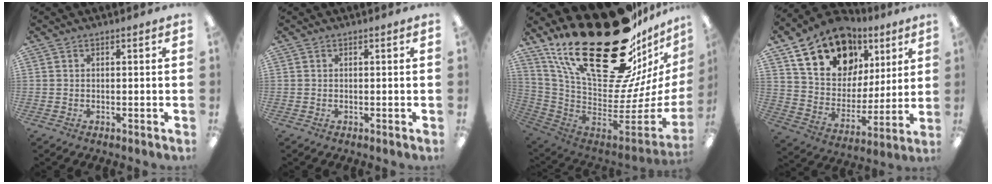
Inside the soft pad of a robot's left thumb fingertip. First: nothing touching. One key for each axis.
{"total": 0.0}
{"total": 40.6, "fx": 23.7, "fy": 18.1, "fz": 27.5, "tx": -0.411, "ty": -0.181, "tz": 0.466}
{"total": 20.0, "fx": 11.5, "fy": 13.7, "fz": 8.9, "tx": -0.153, "ty": -0.046, "tz": 0.215}